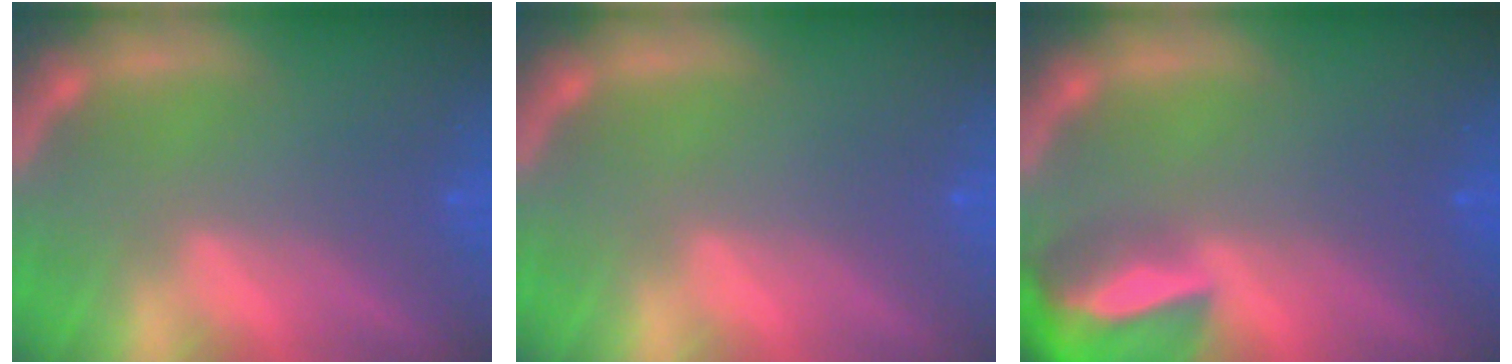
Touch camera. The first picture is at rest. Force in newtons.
{"total": 0.0}
{"total": 7.9}